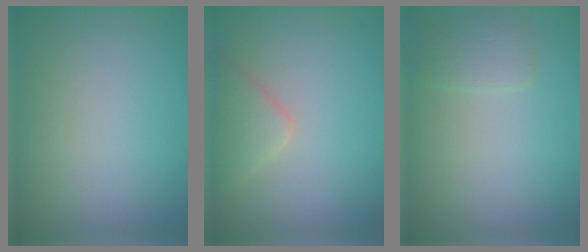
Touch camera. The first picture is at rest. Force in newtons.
{"total": 2.6, "press": 2.6, "slide": 0.2}
{"total": 1.6, "press": 1.6, "slide": 0.2}